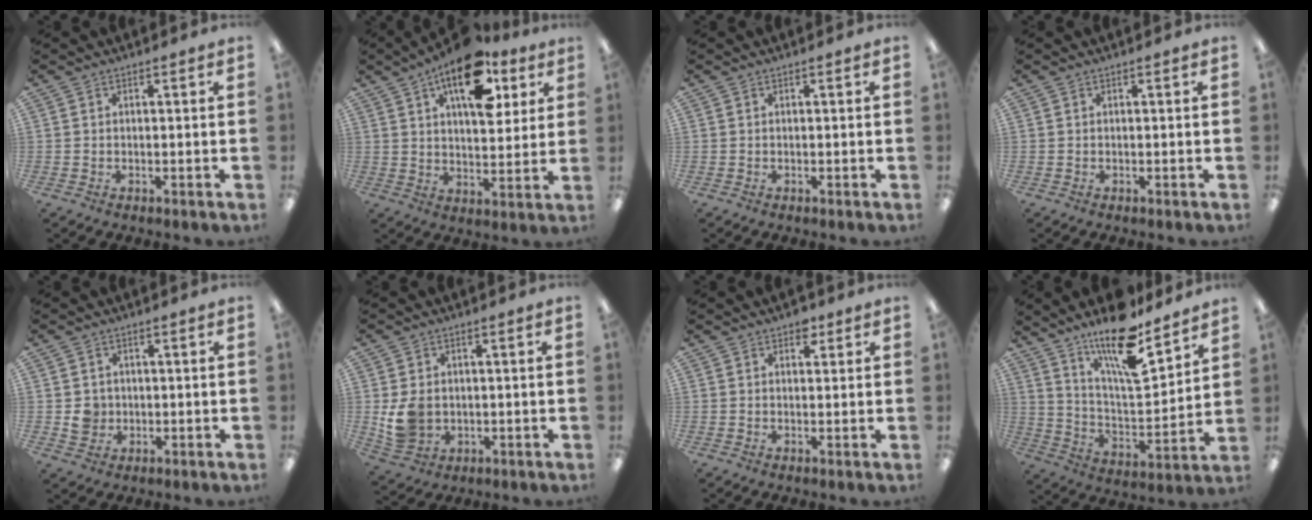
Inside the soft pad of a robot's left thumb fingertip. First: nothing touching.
{"total": 17.7, "force": [9.4, 8.8, 12.1], "torque": [-0.167, -0.034, 0.155]}
{"total": 0.0}
{"total": 0.0}
{"total": 3.8, "force": [-0.1, 3.6, 1.0], "torque": [-0.013, 0.004, -0.002]}
{"total": 7.1, "force": [-0.1, 6.1, 3.7], "torque": [-0.073, 0.006, 0.002]}
{"total": 2.7, "force": [1.6, 1.6, 1.4], "torque": [-0.005, -0.006, 0.023]}
{"total": 17.7, "force": [13.6, 4.6, 10.3], "torque": [-0.179, -0.087, 0.228]}